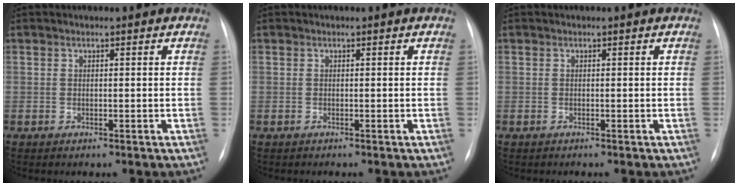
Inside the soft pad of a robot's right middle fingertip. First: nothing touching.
{"total": 0.0}
{"total": 0.0}